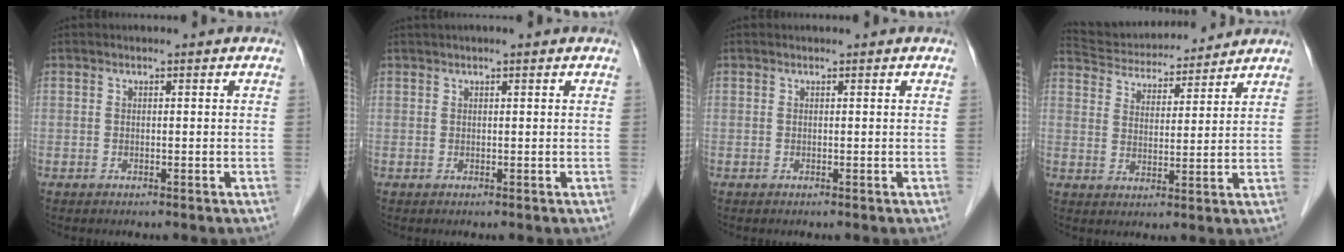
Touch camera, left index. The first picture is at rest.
{"total": 1.6, "force": [1.1, -0.1, 1.1], "torque": [-0.015, 0.017, 0.019]}
{"total": 0.0}
{"total": 13.2, "force": [12.5, 2.6, 3.2], "torque": [-0.056, 0.023, 0.200]}